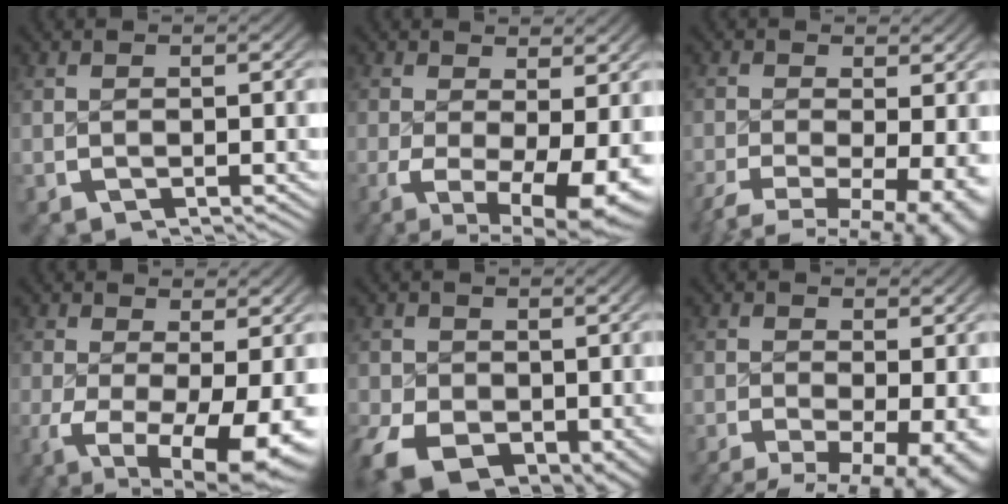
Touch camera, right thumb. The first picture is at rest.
{"total": 8.6, "force": [-1.2, 4.9, 6.9], "torque": [-0.106, -0.035, -0.005]}
{"total": 9.5, "force": [-3.0, 6.2, 6.6], "torque": [-0.119, -0.043, -0.031]}
{"total": 10.4, "force": [-2.2, 6.0, 8.3], "torque": [-0.133, -0.045, -0.013]}
{"total": 9.9, "force": [-3.5, 7.7, 5.2], "torque": [-0.108, -0.069, -0.022]}
{"total": 10.1, "force": [-3.4, 6.4, 7.0], "torque": [-0.111, -0.039, -0.038]}